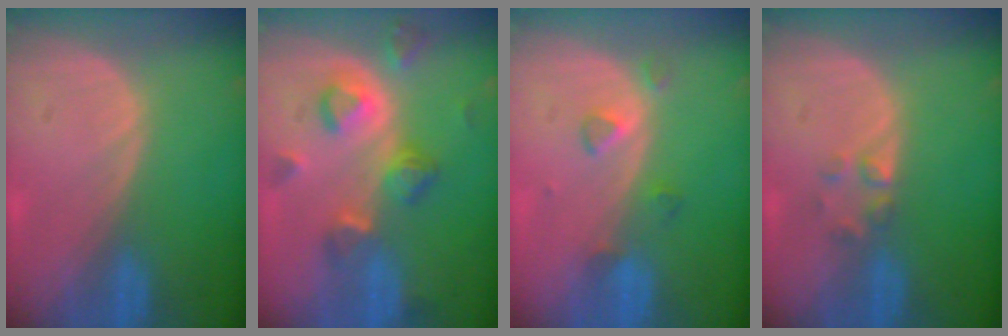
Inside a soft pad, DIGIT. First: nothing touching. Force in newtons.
{"total": 7.8, "press": 7.1, "slide": 3.2}
{"total": 3.0, "press": 2.8, "slide": 0.9}
{"total": 2.0, "press": 2.0, "slide": 0.2}